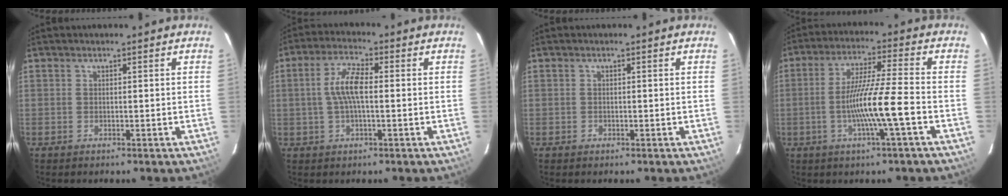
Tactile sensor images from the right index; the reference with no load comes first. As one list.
[{"total": 6.8, "force": [0.1, 2.0, 6.4], "torque": [-0.127, 0.011, 0.003]}, {"total": 0.6, "force": [-0.3, 0.6, 0.1], "torque": [0.003, 0.000, -0.001]}, {"total": 10.8, "force": [-3.5, -0.8, 10.2], "torque": [-0.190, -0.005, -0.062]}]